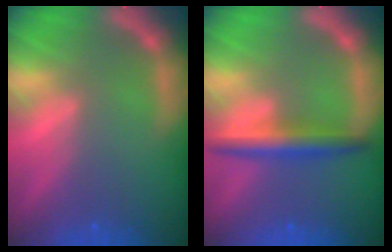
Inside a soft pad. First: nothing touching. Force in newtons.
{"total": 3.9}